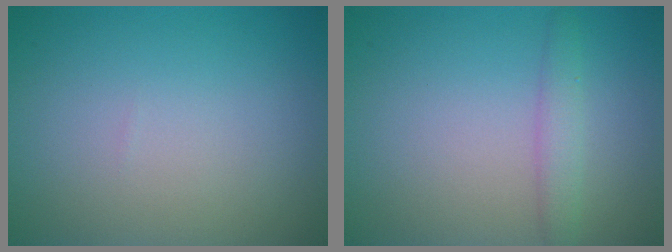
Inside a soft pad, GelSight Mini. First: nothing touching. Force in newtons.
{"total": 1.9, "press": 1.9, "slide": 0.1}